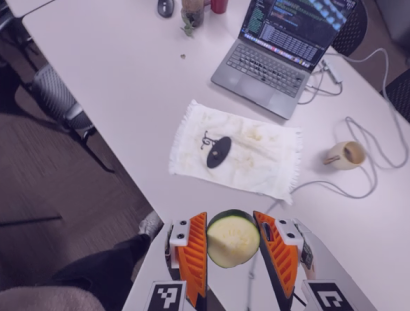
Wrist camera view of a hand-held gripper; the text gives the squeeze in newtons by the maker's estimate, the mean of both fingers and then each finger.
{"total": 8.5, "left": 8.3, "right": 8.7}